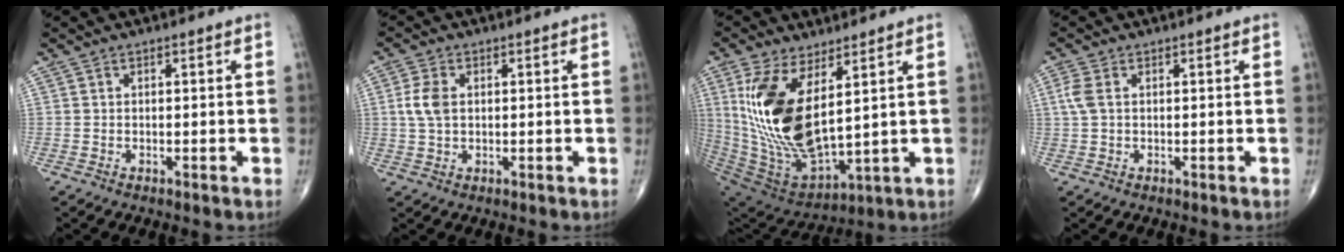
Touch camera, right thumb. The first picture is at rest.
{"total": 4.6, "force": [0.7, 2.9, 3.5], "torque": [-0.081, 0.003, 0.012]}
{"total": 20.3, "force": [5.4, 9.0, 17.4], "torque": [-0.351, -0.040, 0.124]}
{"total": 2.9, "force": [0.6, 1.7, 2.3], "torque": [-0.073, 0.010, 0.012]}